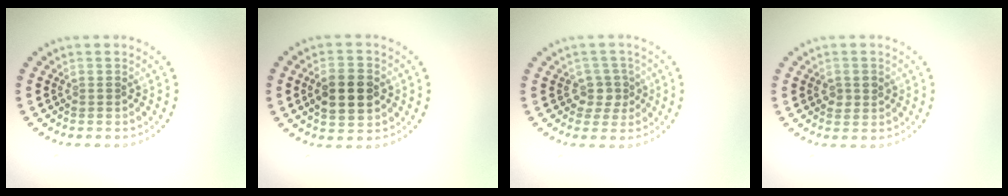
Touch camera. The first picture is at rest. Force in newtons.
{"total": 4.5, "press": 4.5, "slide": 0.1}
{"total": 2.1, "press": 1.7, "slide": 1.2}
{"total": 1.5, "press": 1.5, "slide": 0.2}